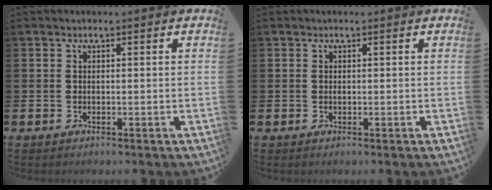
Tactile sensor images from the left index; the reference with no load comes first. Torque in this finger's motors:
{"motor_torque": [0.26, 0.08, -0.03, 0.01]}